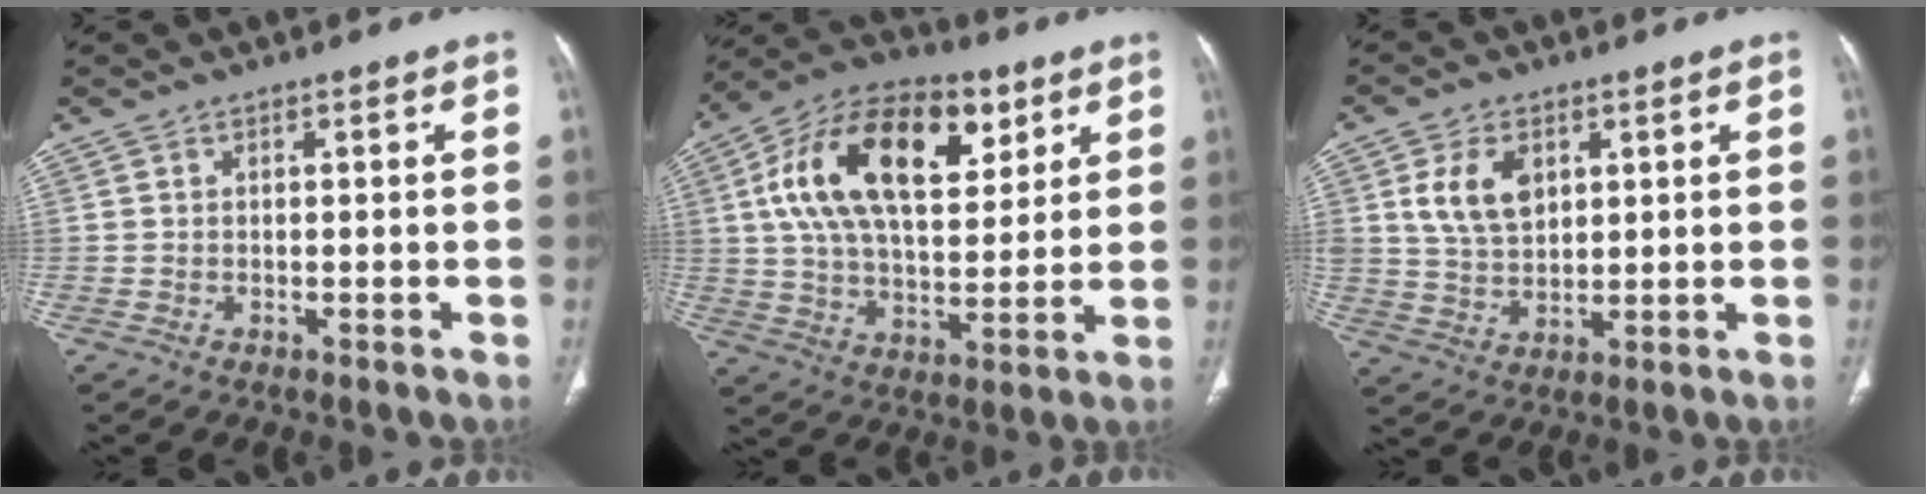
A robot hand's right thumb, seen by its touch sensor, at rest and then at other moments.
{"total": 23.8, "force": [8.3, 13.1, 18.1], "torque": [-0.299, -0.002, 0.137]}
{"total": 8.9, "force": [3.1, 5.9, 5.9], "torque": [-0.096, -0.012, 0.067]}